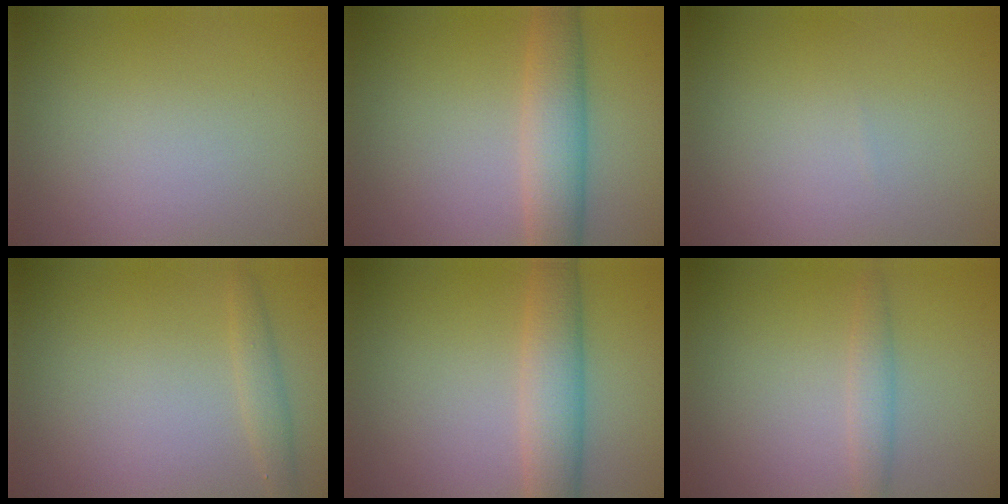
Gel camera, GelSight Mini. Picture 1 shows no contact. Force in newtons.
{"total": 4.6, "press": 4.6, "slide": 0.1}
{"total": 0.0}
{"total": 1.4, "press": 1.4, "slide": 0.0}
{"total": 4.5, "press": 4.5, "slide": 0.0}
{"total": 1.7, "press": 1.7, "slide": 0.1}